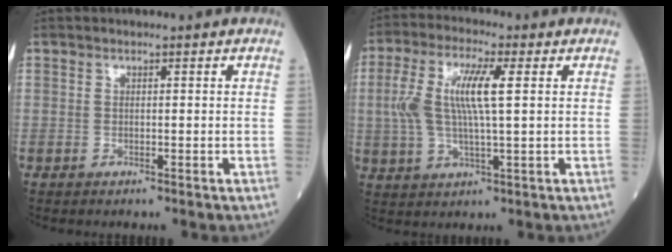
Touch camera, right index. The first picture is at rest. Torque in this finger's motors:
{"motor_torque": [0.35, 0.00, 0.27, 0.20]}